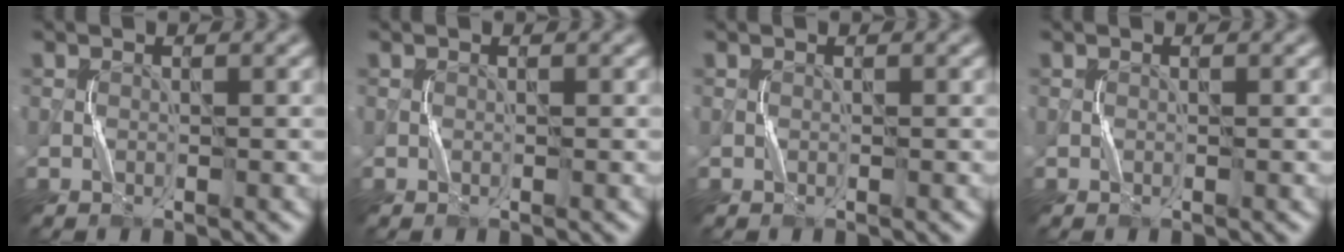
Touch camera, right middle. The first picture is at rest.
{"total": 0.0}
{"total": 0.0}
{"total": 0.0}